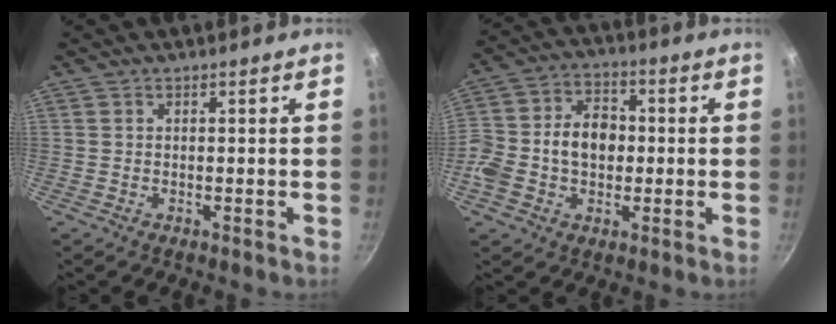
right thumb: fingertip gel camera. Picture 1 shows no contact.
{"total": 13.5, "force": [-0.8, 9.9, 9.1], "torque": [-0.144, 0.032, -0.031]}